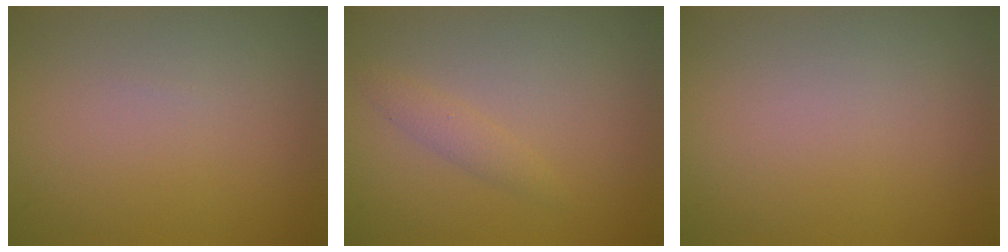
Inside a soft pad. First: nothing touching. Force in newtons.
{"total": 1.3, "press": 1.3, "slide": 0.0}
{"total": 0.0}